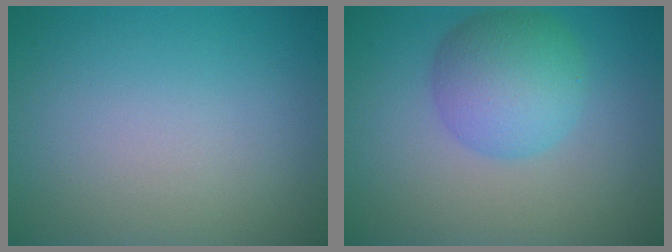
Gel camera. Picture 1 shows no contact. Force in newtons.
{"total": 5.3, "press": 5.3, "slide": 0.1}